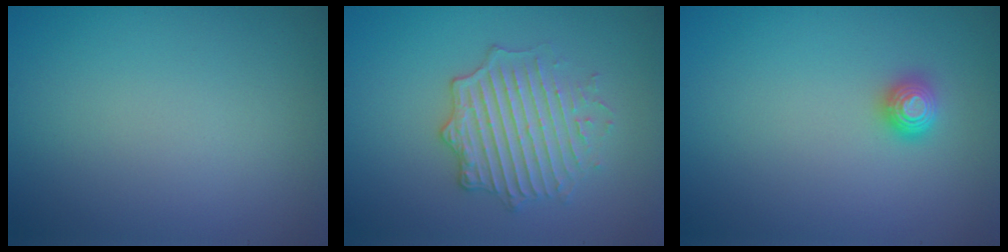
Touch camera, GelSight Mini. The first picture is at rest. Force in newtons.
{"total": 3.9, "press": 3.5, "slide": 1.6}
{"total": 1.1, "press": 1.1, "slide": 0.1}